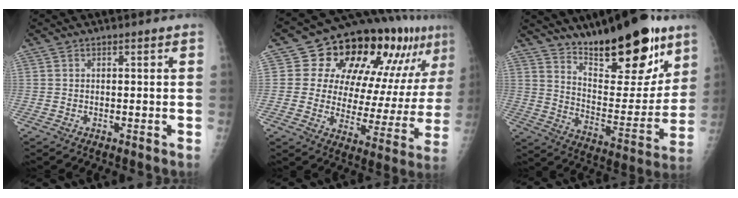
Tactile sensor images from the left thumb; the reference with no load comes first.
{"total": 23.1, "force": [12.0, 11.3, 16.1], "torque": [-0.186, -0.018, 0.168]}
{"total": 22.0, "force": [15.1, 7.4, 14.2], "torque": [-0.167, -0.090, 0.243]}